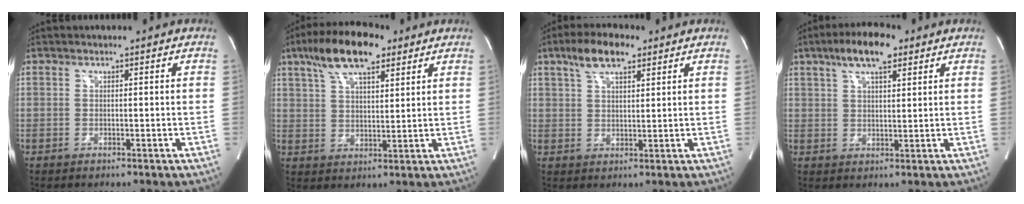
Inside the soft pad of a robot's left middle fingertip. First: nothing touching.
{"total": 11.8, "force": [7.5, 4.1, 8.1], "torque": [-0.150, 0.024, 0.133]}
{"total": 6.9, "force": [4.4, 2.6, 4.7], "torque": [-0.091, 0.018, 0.079]}
{"total": 8.1, "force": [4.9, 2.5, 5.9], "torque": [-0.109, 0.018, 0.083]}